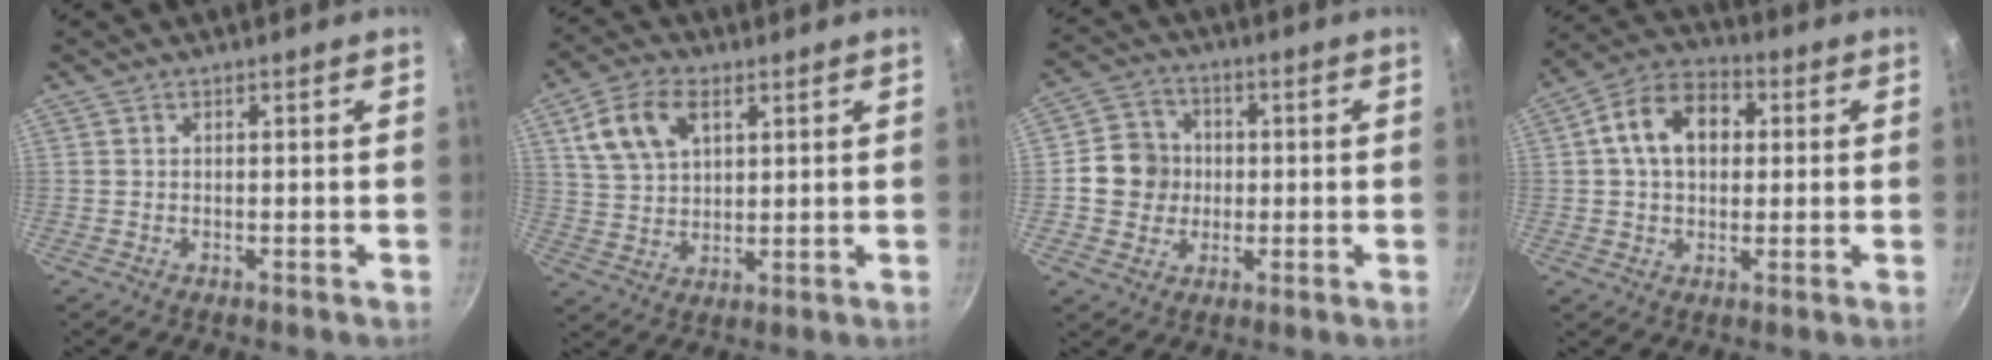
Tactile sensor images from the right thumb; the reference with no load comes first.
{"total": 11.1, "force": [4.6, 6.9, 7.3], "torque": [-0.124, -0.002, 0.089]}
{"total": 8.7, "force": [-0.2, 8.0, 3.2], "torque": [-0.021, 0.015, -0.016]}
{"total": 12.0, "force": [2.0, 8.5, 8.2], "torque": [-0.108, 0.023, 0.018]}